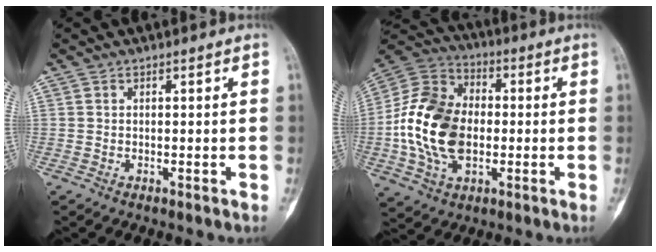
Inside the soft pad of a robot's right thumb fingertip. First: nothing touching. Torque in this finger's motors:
{"motor_torque": [1.76, 1.57, 1.02, -1.07, 0.13]}